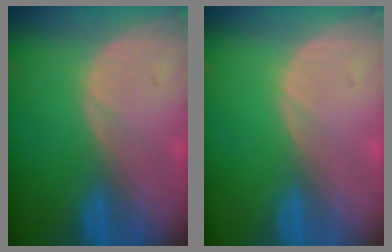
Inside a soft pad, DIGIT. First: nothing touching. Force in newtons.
{"total": 0.0}